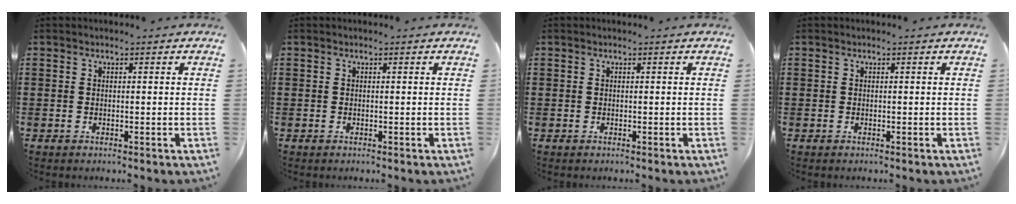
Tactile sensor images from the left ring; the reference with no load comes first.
{"total": 0.0}
{"total": 0.0}
{"total": 0.0}